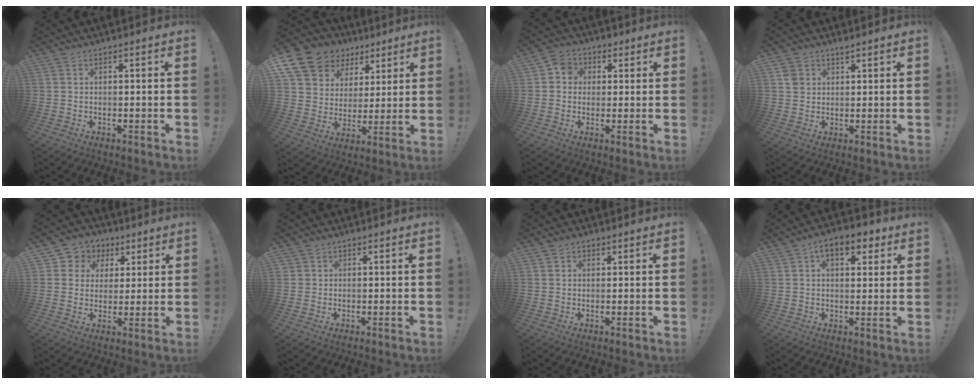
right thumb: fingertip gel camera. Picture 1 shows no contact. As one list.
[{"total": 14.1, "force": [8.8, 10.0, 4.7], "torque": [-0.079, -0.062, 0.177]}, {"total": 5.3, "force": [0.3, 5.0, 1.8], "torque": [-0.019, 0.007, 0.005]}, {"total": 2.9, "force": [1.9, 2.0, 0.8], "torque": [-0.005, -0.009, 0.034]}, {"total": 7.2, "force": [1.7, 6.8, 1.6], "torque": [-0.020, -0.010, 0.038]}, {"total": 1.4, "force": [0.4, 1.3, 0.2], "torque": [-0.005, 0.000, 0.009]}, {"total": 1.1, "force": [0.6, 0.9, 0.2], "torque": [0.000, 0.000, 0.010]}, {"total": 8.4, "force": [4.0, 4.6, 5.8], "torque": [-0.075, -0.005, 0.068]}]